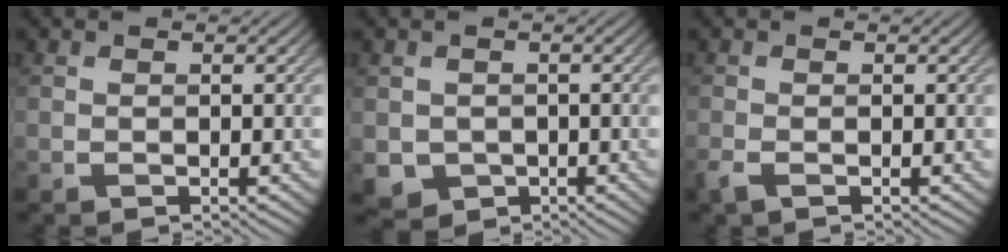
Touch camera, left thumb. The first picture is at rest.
{"total": 3.3, "force": [-0.7, 3.1, 0.9], "torque": [-0.036, -0.021, -0.014]}
{"total": 1.5, "force": [-0.9, 0.4, 1.1], "torque": [-0.030, -0.005, -0.021]}